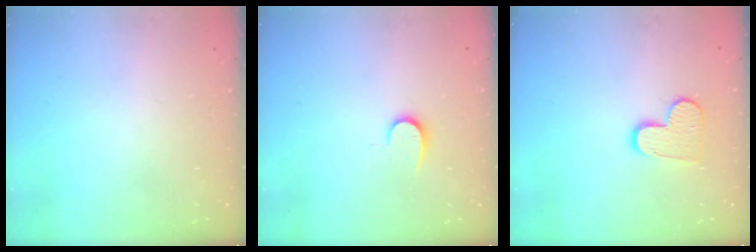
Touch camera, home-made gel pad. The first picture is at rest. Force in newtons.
{"total": 6.2, "press": 6.2, "slide": 0.7}
{"total": 10.4, "press": 10.4, "slide": 0.6}